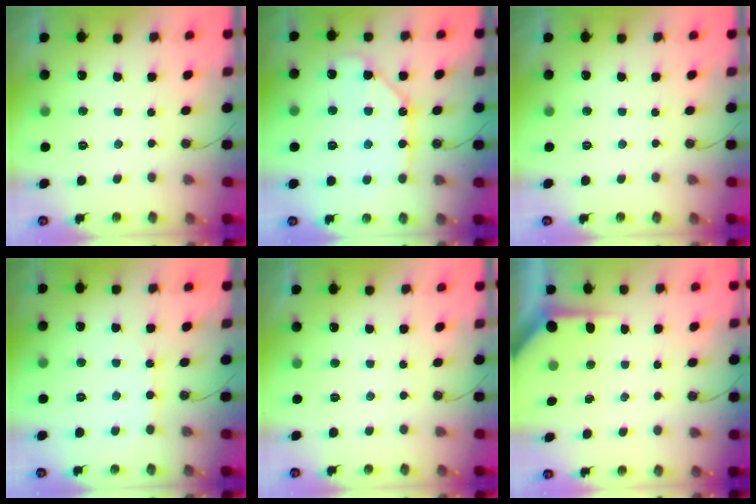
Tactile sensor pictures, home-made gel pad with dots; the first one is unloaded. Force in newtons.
{"total": 11.2, "press": 11.2, "slide": 1.0}
{"total": 0.0}
{"total": 6.2, "press": 6.1, "slide": 0.6}
{"total": 0.0}
{"total": 3.7, "press": 3.6, "slide": 0.4}